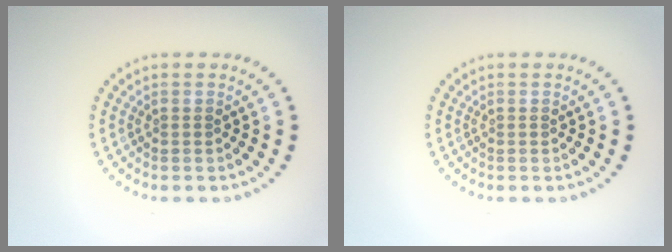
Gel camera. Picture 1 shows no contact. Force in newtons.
{"total": 0.0}